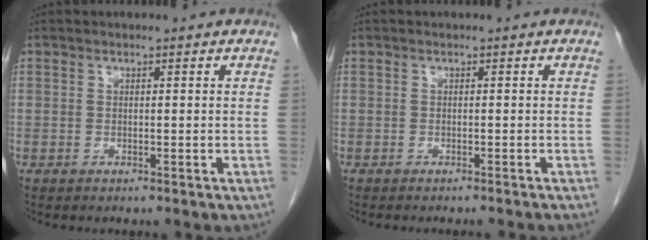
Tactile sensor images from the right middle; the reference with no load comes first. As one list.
[{"total": 3.4, "force": [-3.1, -0.4, 1.3], "torque": [-0.010, -0.001, -0.041]}]